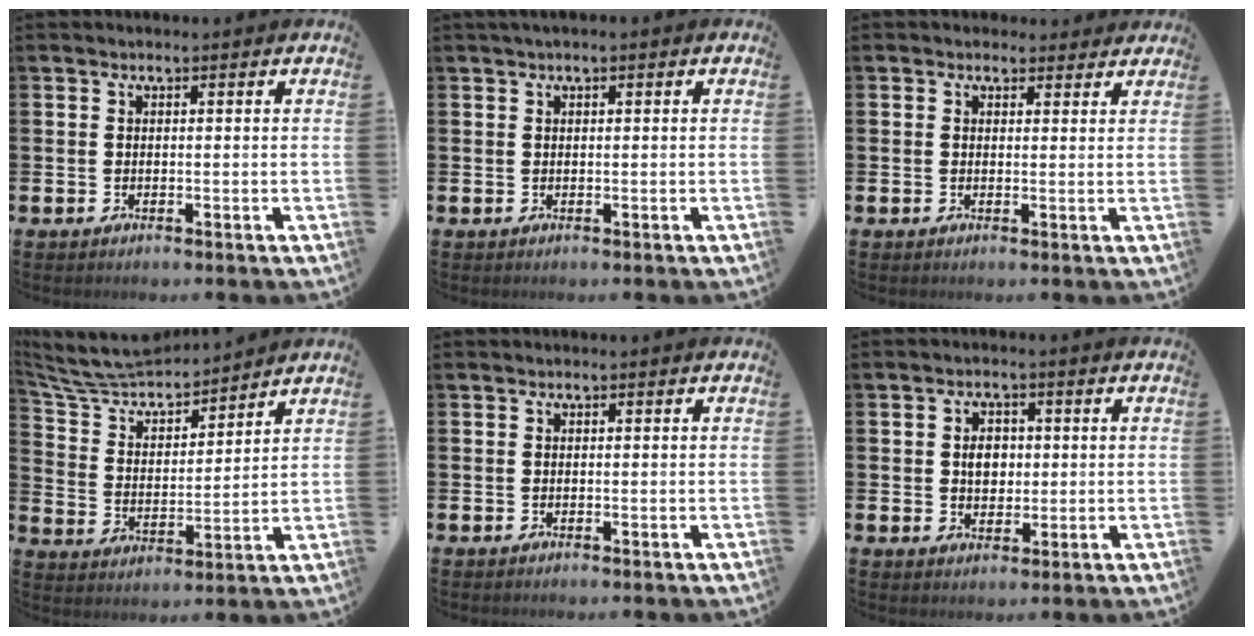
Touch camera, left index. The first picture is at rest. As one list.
[{"total": 0.8, "force": [0.4, 0.2, 0.6], "torque": [-0.010, 0.003, 0.006]}, {"total": 1.8, "force": [1.6, 0.9, -0.1], "torque": [0.015, -0.005, 0.025]}, {"total": 7.4, "force": [7.0, 1.7, 1.6], "torque": [-0.067, -0.054, 0.121]}, {"total": 0.0}, {"total": 3.3, "force": [0.5, 2.5, 2.1], "torque": [-0.016, -0.001, -0.001]}]